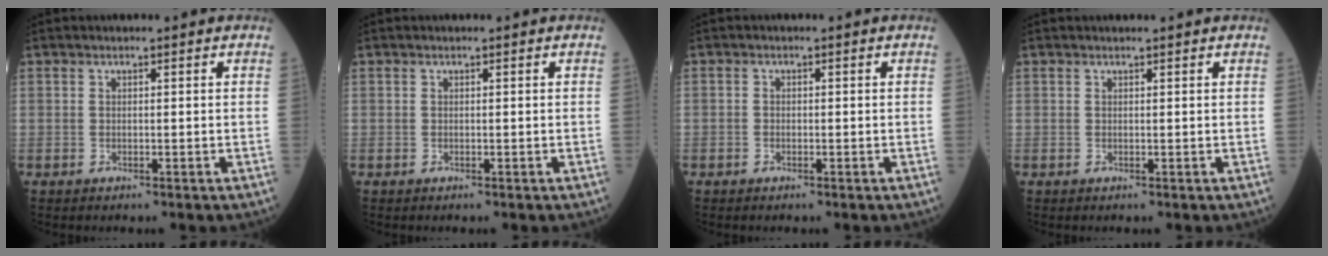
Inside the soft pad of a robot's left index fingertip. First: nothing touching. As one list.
[{"total": 0.0}, {"total": 0.9, "force": [-0.7, 0.6, 0.0], "torque": [-0.003, 0.001, -0.015]}, {"total": 1.0, "force": [0.9, -0.1, 0.4], "torque": [-0.004, 0.006, 0.016]}]